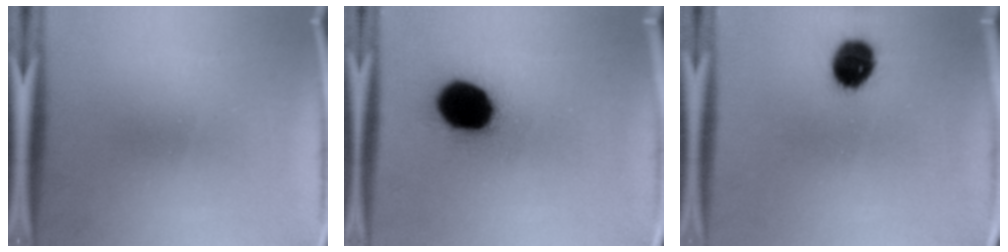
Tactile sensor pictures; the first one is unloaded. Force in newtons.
{"total": 18.0}
{"total": 8.7}